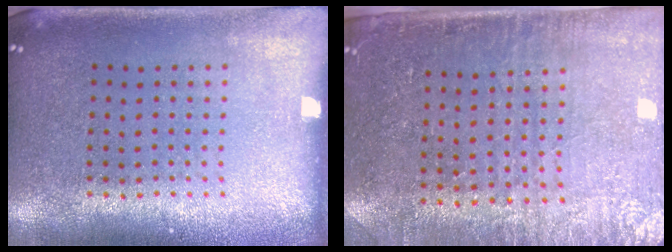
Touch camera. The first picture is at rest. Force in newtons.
{"total": 3.2, "press": 3.0, "slide": 1.3}